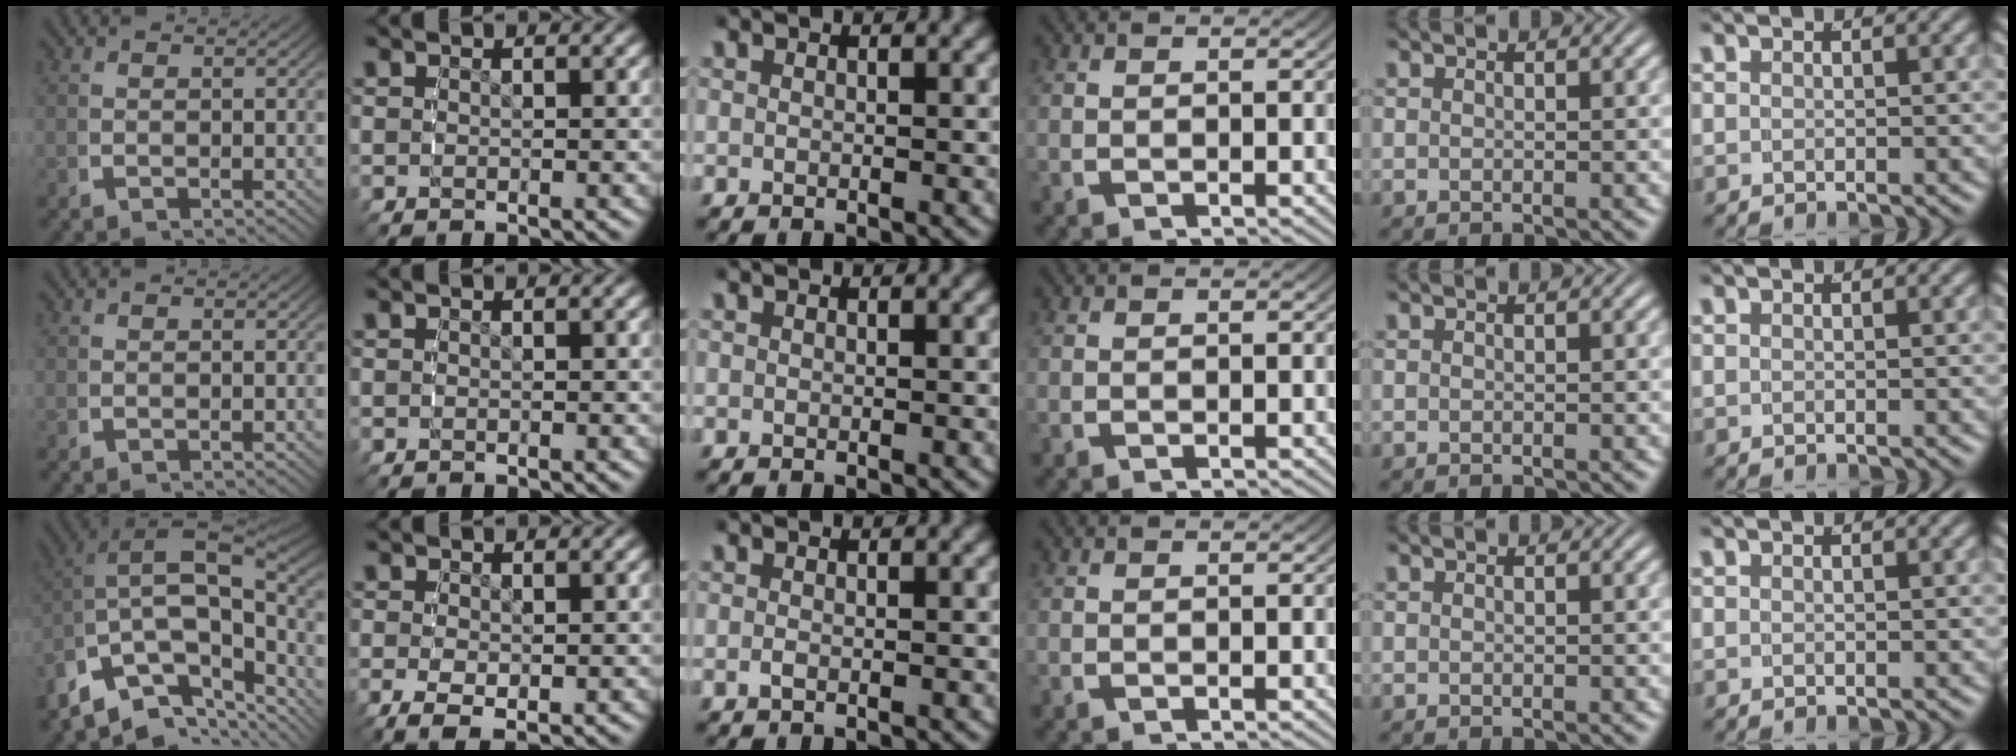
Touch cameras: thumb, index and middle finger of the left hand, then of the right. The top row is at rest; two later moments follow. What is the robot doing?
{"motion": "grasp_and_lifting", "object": "backpack"}